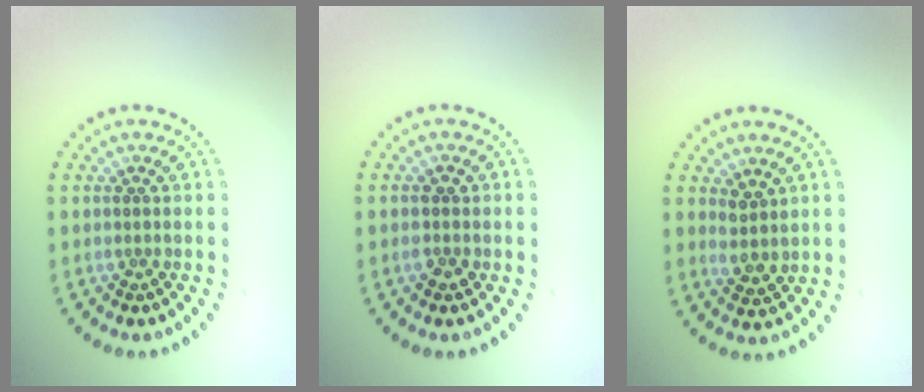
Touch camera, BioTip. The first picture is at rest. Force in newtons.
{"total": 1.5, "press": 1.5, "slide": 0.2}
{"total": 2.0, "press": 1.8, "slide": 1.0}